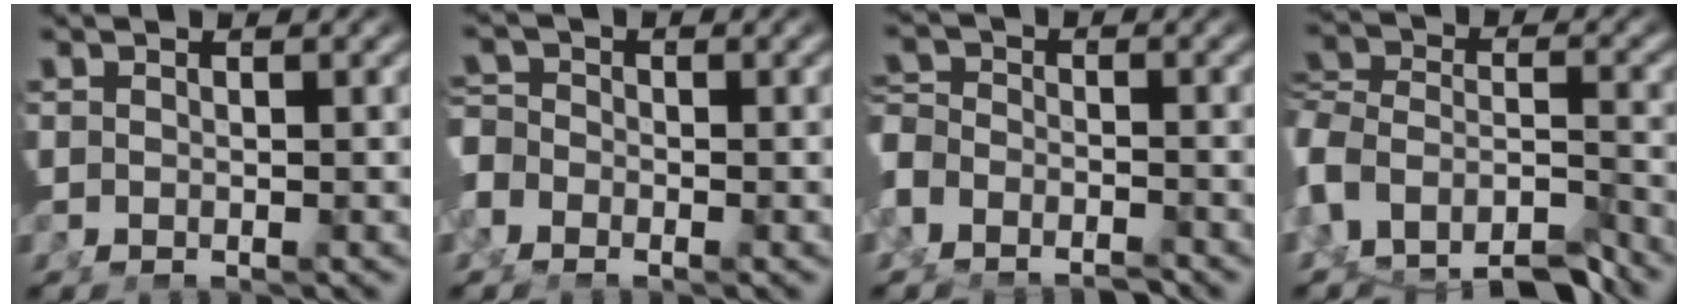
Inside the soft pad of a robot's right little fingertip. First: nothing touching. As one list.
[{"total": 1.9, "force": [-0.9, 1.4, 0.9], "torque": [-0.012, -0.007, -0.016]}, {"total": 2.7, "force": [-2.0, 1.6, 1.0], "torque": [-0.020, -0.012, -0.033]}, {"total": 8.8, "force": [-4.5, 6.6, 3.6], "torque": [-0.089, -0.029, -0.085]}]